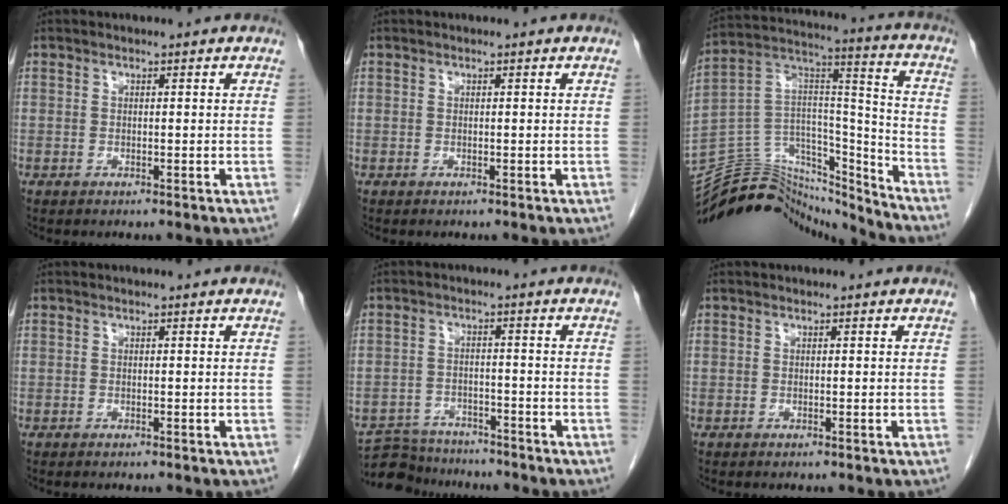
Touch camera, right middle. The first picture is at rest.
{"total": 0.0}
{"total": 22.9, "force": [-21.5, 6.4, 4.8], "torque": [-0.110, 0.059, -0.345]}
{"total": 0.0}
{"total": 7.6, "force": [-7.2, 2.3, 0.4], "torque": [-0.003, 0.007, -0.117]}
{"total": 0.0}